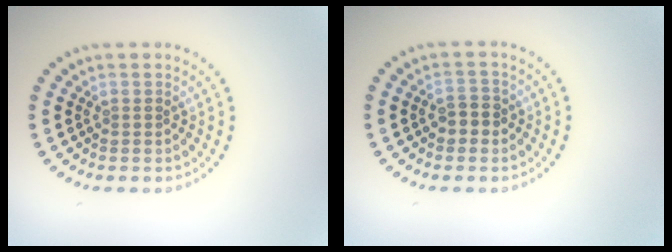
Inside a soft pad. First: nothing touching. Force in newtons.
{"total": 1.8, "press": 1.8, "slide": 0.5}